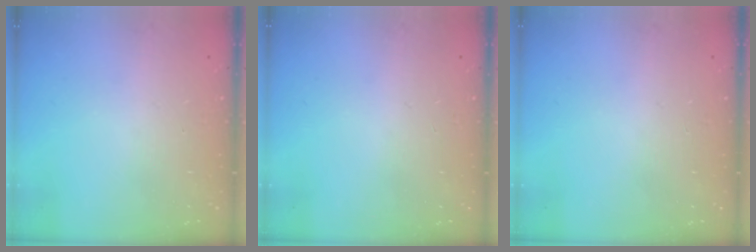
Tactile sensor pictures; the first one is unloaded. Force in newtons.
{"total": 0.0}
{"total": 0.0}